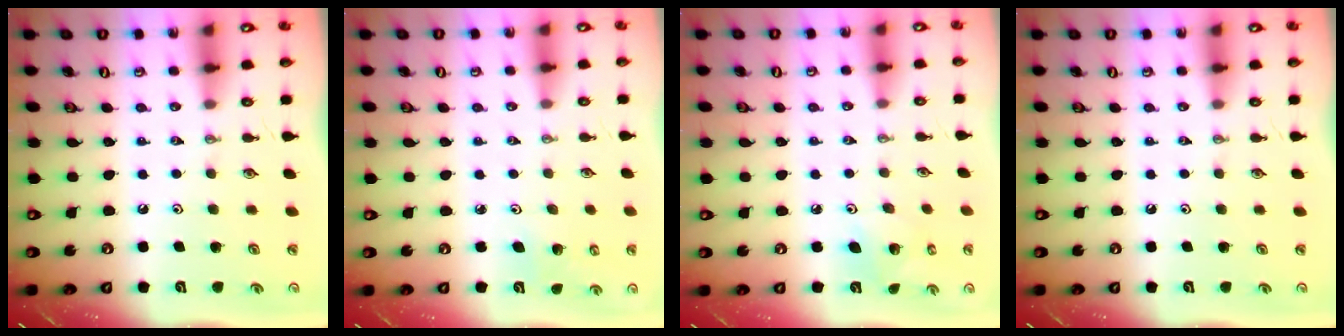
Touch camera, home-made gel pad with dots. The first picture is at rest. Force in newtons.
{"total": 3.9, "press": 3.8, "slide": 0.5}
{"total": 4.6, "press": 4.6, "slide": 0.1}
{"total": 0.0}